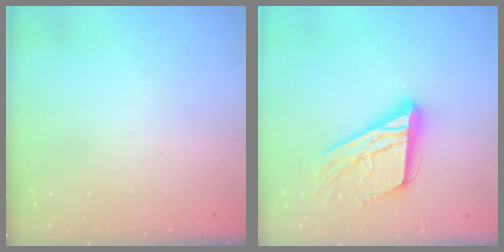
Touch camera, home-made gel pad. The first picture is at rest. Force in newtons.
{"total": 17.5, "press": 17.4, "slide": 1.4}